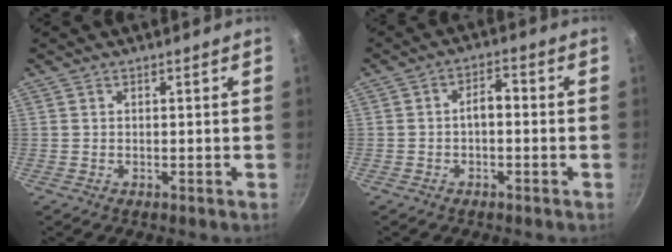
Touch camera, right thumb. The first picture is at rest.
{"total": 3.5, "force": [-0.7, 1.8, 3.0], "torque": [-0.042, 0.020, -0.017]}